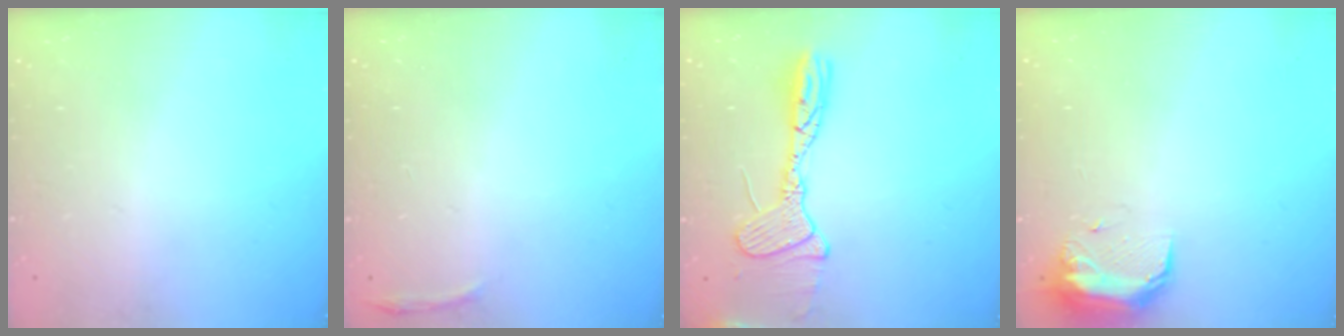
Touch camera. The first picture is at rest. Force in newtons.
{"total": 3.0, "press": 1.9, "slide": 2.3}
{"total": 13.1, "press": 13.1, "slide": 0.3}
{"total": 9.3, "press": 9.3, "slide": 0.7}